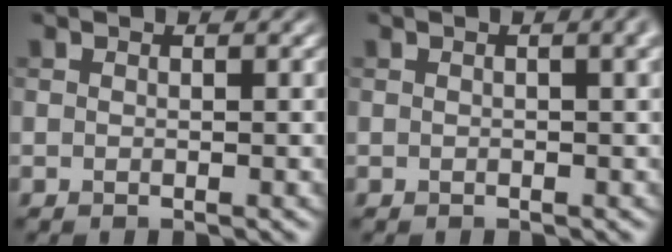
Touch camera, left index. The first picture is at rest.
{"total": 3.0, "force": [0.9, 1.2, 2.6], "torque": [-0.018, 0.010, 0.004]}